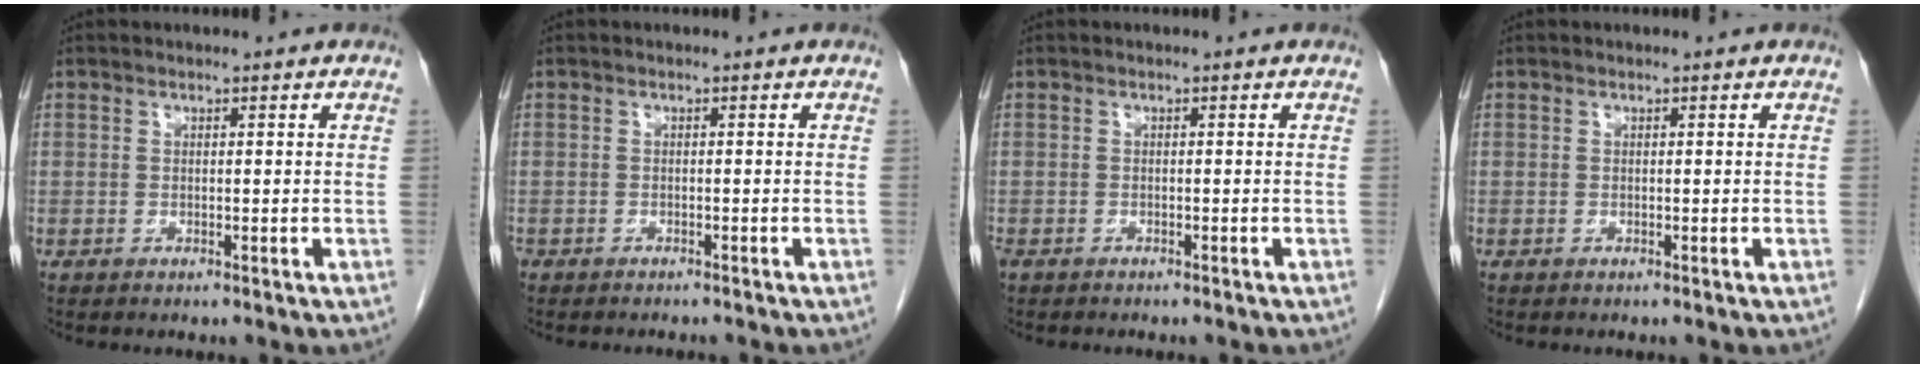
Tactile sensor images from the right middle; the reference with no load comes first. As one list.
[{"total": 3.3, "force": [-2.9, 1.2, 1.0], "torque": [-0.015, -0.005, -0.040]}, {"total": 2.8, "force": [-2.3, 1.0, 1.2], "torque": [-0.022, -0.007, -0.030]}, {"total": 0.0}]